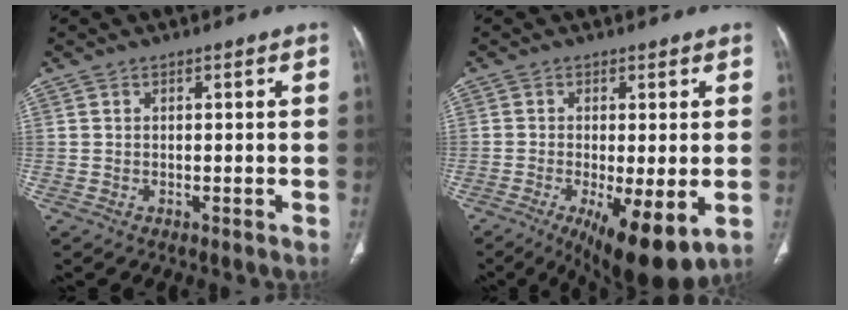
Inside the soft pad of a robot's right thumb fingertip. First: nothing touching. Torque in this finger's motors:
{"motor_torque": [0.16, 0.41, 0.14, 0.03, 0.21]}